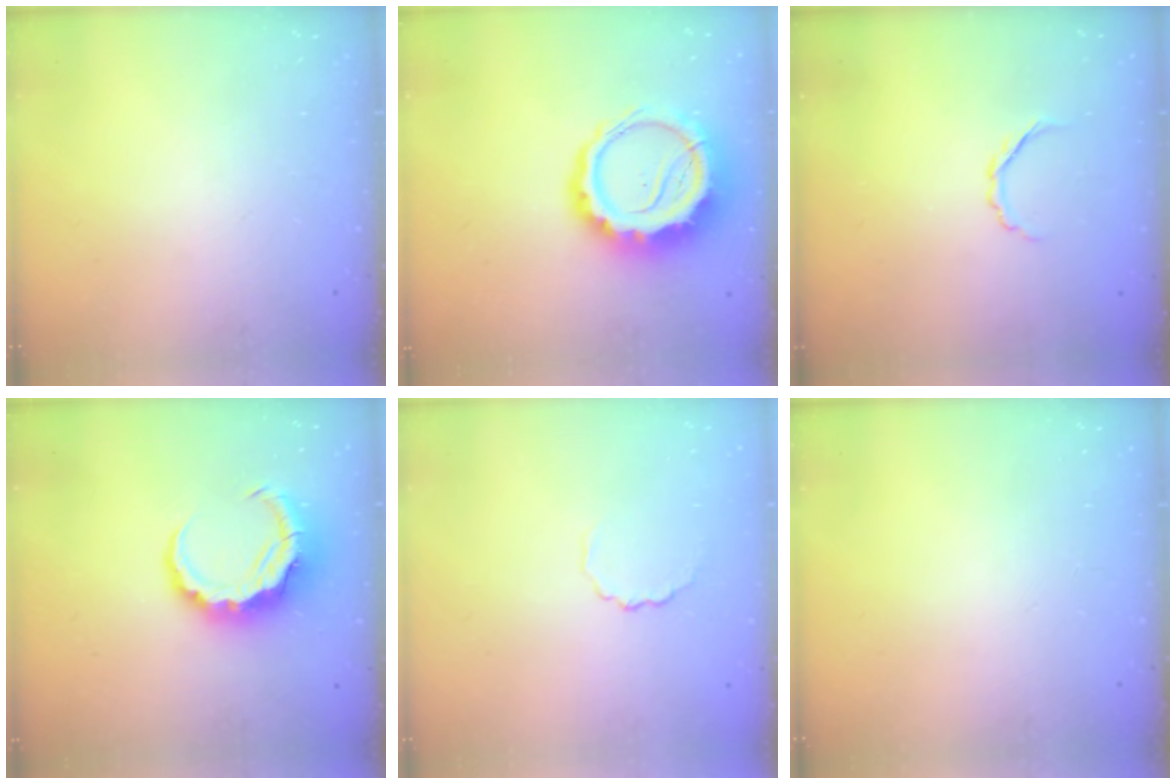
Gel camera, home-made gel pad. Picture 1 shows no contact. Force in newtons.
{"total": 13.6, "press": 13.2, "slide": 3.3}
{"total": 2.9, "press": 2.8, "slide": 0.8}
{"total": 8.7, "press": 8.6, "slide": 1.4}
{"total": 2.8, "press": 2.6, "slide": 1.1}
{"total": 0.0}